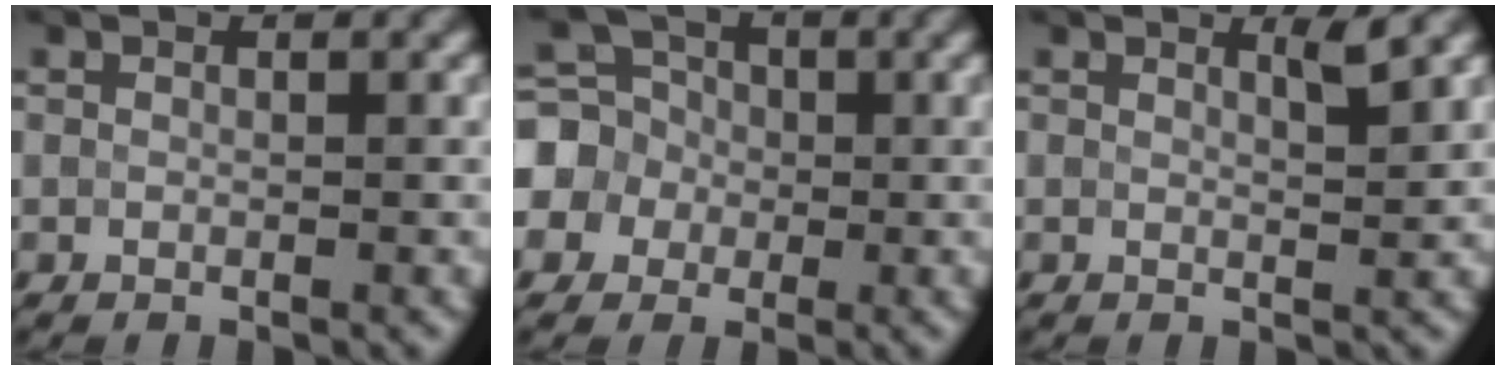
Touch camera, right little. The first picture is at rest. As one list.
[{"total": 6.1, "force": [-0.7, 5.8, 1.8], "torque": [-0.046, 0.021, -0.043]}, {"total": 1.4, "force": [1.0, 0.0, 1.0], "torque": [-0.014, 0.000, 0.012]}]